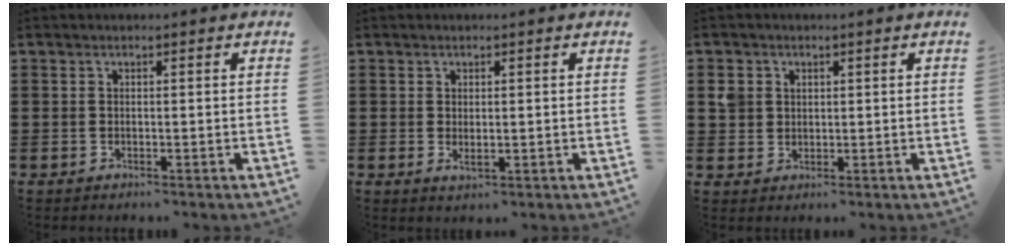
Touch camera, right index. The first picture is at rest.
{"total": 1.3, "force": [0.2, 0.6, 1.1], "torque": [-0.022, 0.001, 0.004]}
{"total": 2.9, "force": [1.0, 2.6, 0.9], "torque": [-0.028, 0.013, 0.018]}